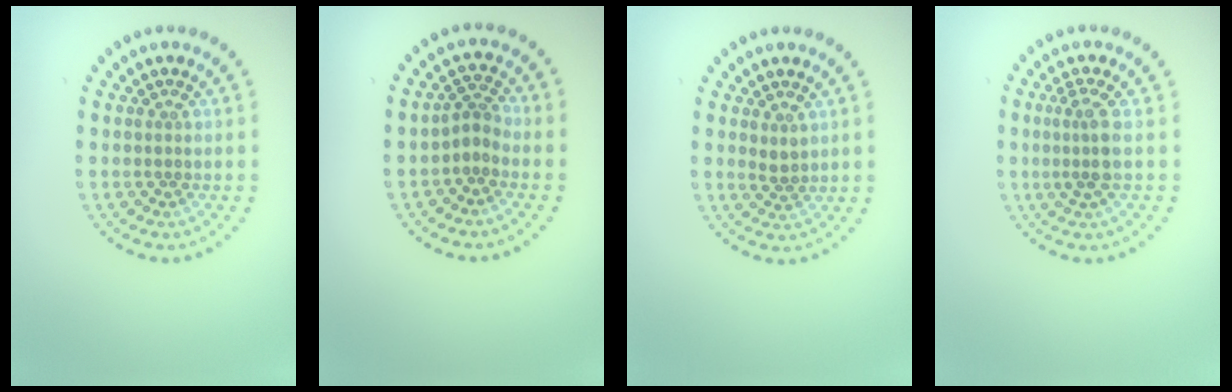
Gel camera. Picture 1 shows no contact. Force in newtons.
{"total": 2.0, "press": 1.4, "slide": 1.4}
{"total": 1.0, "press": 0.9, "slide": 0.5}
{"total": 2.2, "press": 1.9, "slide": 1.2}